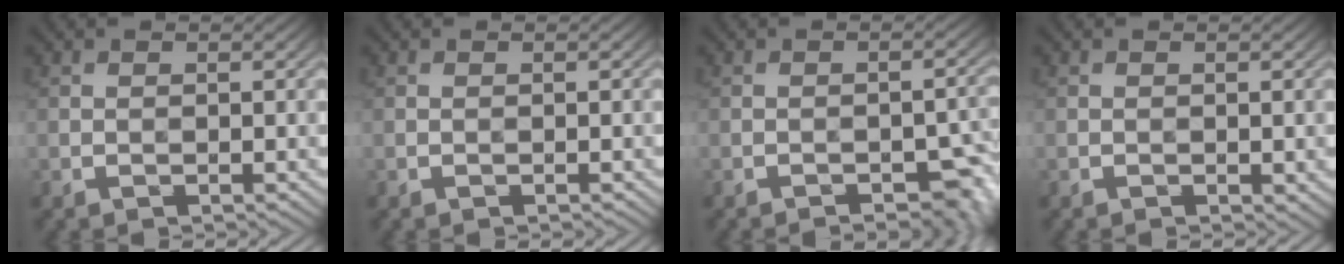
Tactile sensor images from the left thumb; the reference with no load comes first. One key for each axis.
{"total": 0.0}
{"total": 5.1, "fx": -3.4, "fy": 1.8, "fz": 3.4, "tx": -0.047, "ty": 0.012, "tz": -0.037}
{"total": 0.9, "fx": -0.4, "fy": 0.3, "fz": 0.7, "tx": -0.014, "ty": -0.002, "tz": -0.005}